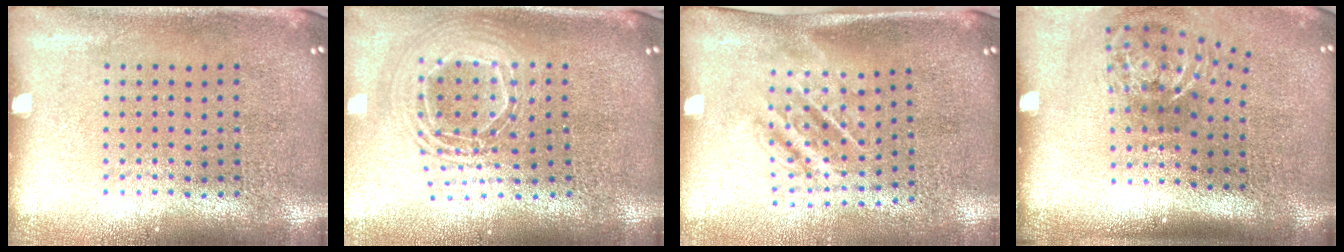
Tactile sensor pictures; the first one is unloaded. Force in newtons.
{"total": 2.2, "press": 1.7, "slide": 1.3}
{"total": 1.8, "press": 1.2, "slide": 1.3}
{"total": 2.0, "press": 1.2, "slide": 1.6}